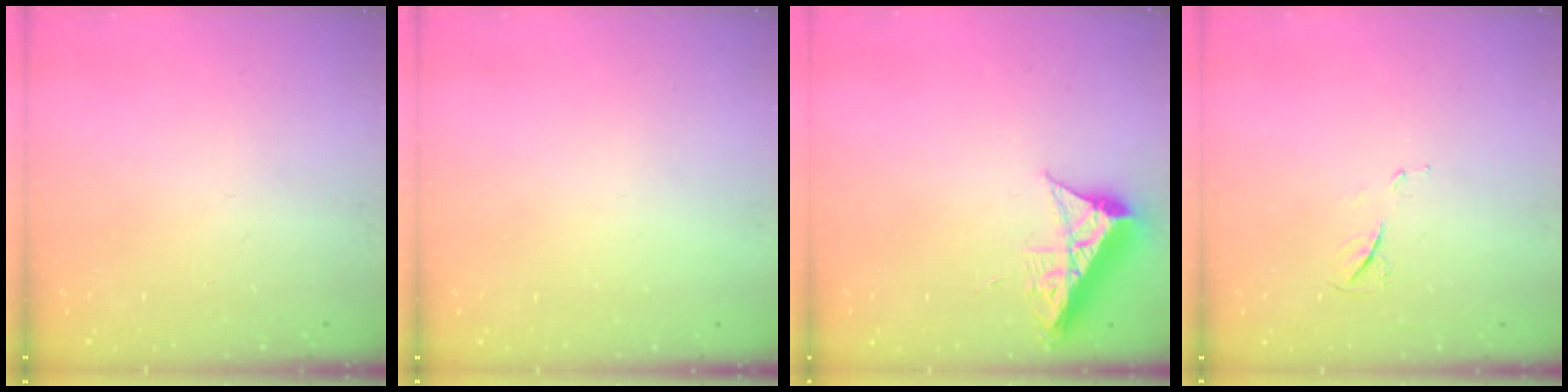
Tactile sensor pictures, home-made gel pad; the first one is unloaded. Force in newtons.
{"total": 1.5, "press": 1.5, "slide": 0.1}
{"total": 8.2, "press": 8.2, "slide": 0.3}
{"total": 4.5, "press": 4.5, "slide": 0.6}